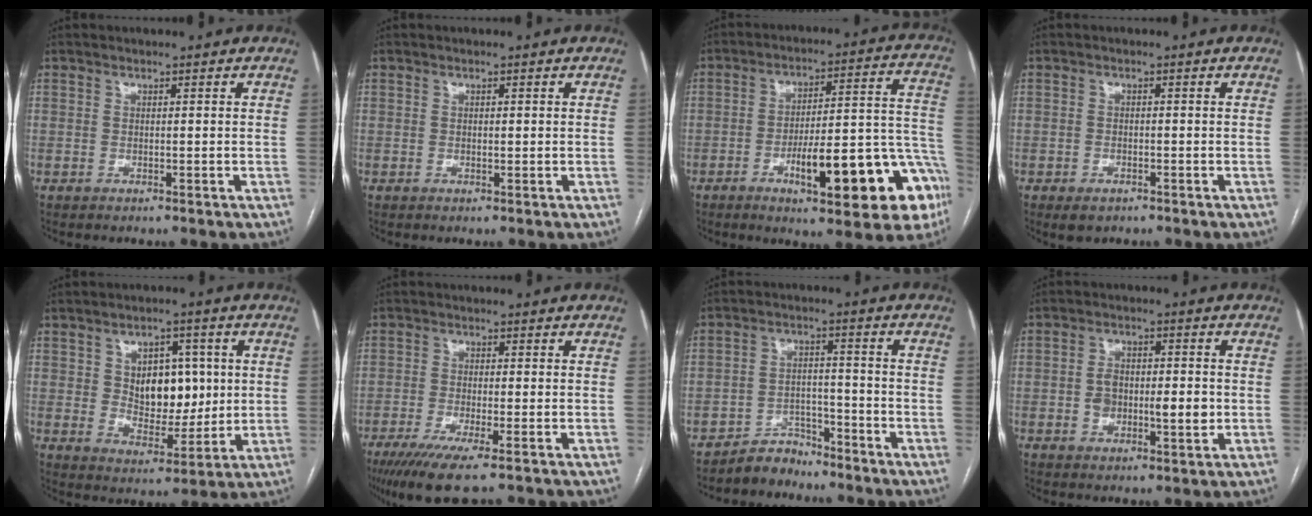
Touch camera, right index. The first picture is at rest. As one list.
[{"total": 0.5, "force": [0.0, 0.2, 0.5], "torque": [-0.009, -0.001, 0.002]}, {"total": 20.5, "force": [-8.8, 4.6, 17.9], "torque": [-0.156, 0.040, -0.112]}, {"total": 2.2, "force": [-1.4, 1.3, 1.1], "torque": [-0.021, -0.003, -0.012]}, {"total": 9.6, "force": [1.8, 5.9, 7.3], "torque": [-0.113, 0.007, 0.040]}, {"total": 7.7, "force": [-4.9, 0.6, 5.9], "torque": [-0.099, -0.019, -0.082]}, {"total": 4.7, "force": [-4.3, 1.8, -0.2], "torque": [0.009, 0.007, -0.076]}, {"total": 6.8, "force": [-0.8, 3.3, 5.9], "torque": [-0.098, 0.008, -0.009]}]